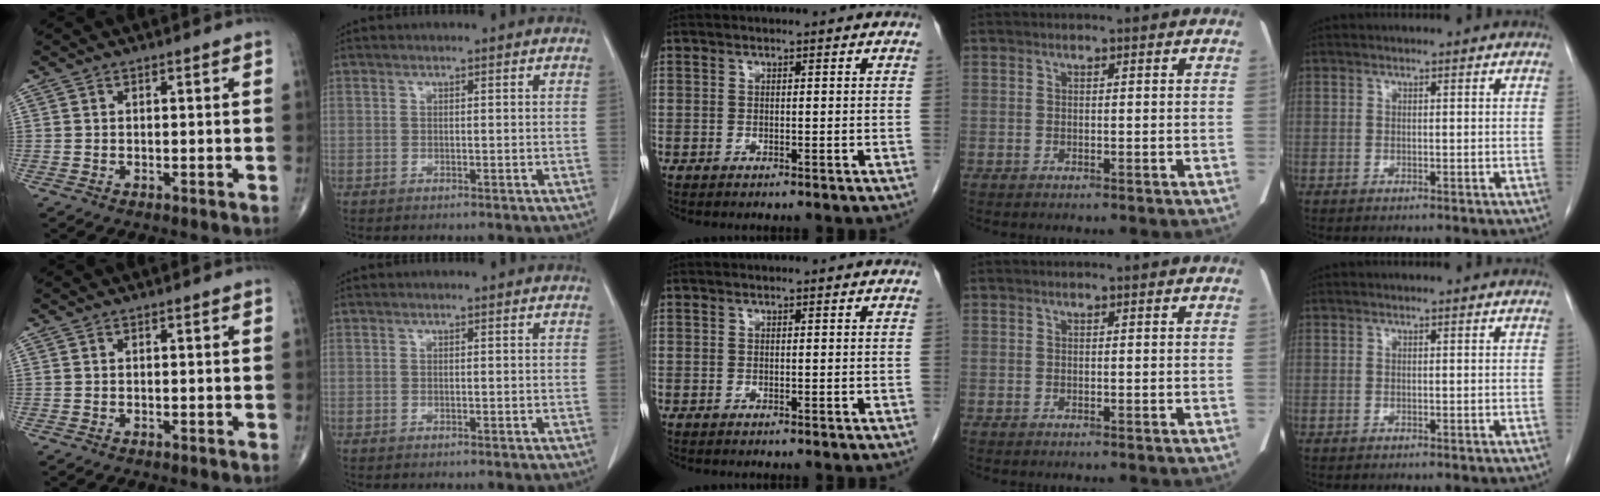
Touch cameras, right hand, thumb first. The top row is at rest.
{}